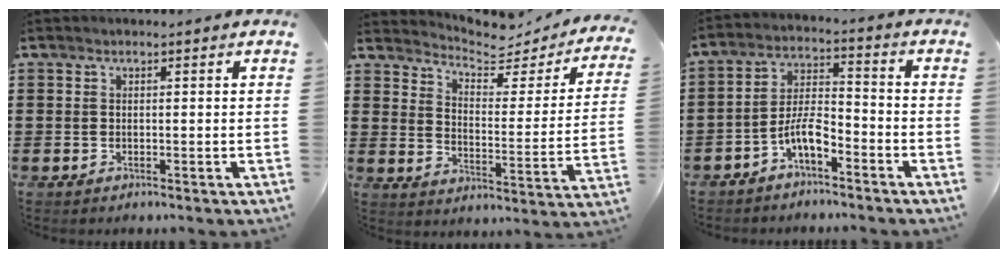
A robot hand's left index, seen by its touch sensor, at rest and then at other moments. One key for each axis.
{"total": 3.9, "fx": 3.4, "fy": 1.3, "fz": 1.2, "tx": -0.042, "ty": -0.033, "tz": 0.049}
{"total": 6.7, "fx": -4.3, "fy": 2.2, "fz": 4.6, "tx": -0.105, "ty": 0.004, "tz": -0.088}